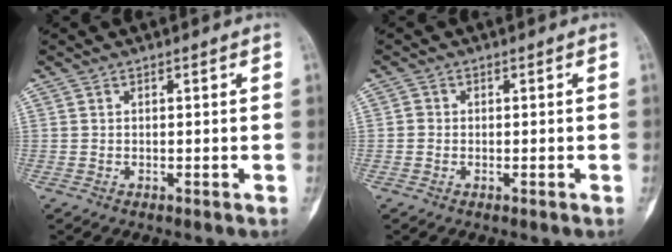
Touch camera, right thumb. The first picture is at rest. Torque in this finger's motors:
{"motor_torque": [-0.20, 0.56, 0.23, 0.13, 0.00]}